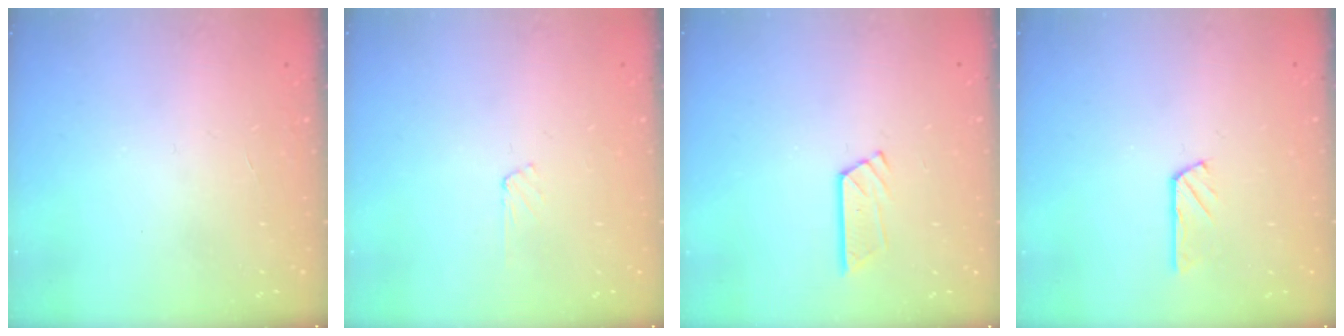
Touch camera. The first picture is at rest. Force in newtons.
{"total": 3.1, "press": 3.1, "slide": 0.4}
{"total": 5.2, "press": 5.2, "slide": 0.3}
{"total": 2.7, "press": 2.7, "slide": 0.1}